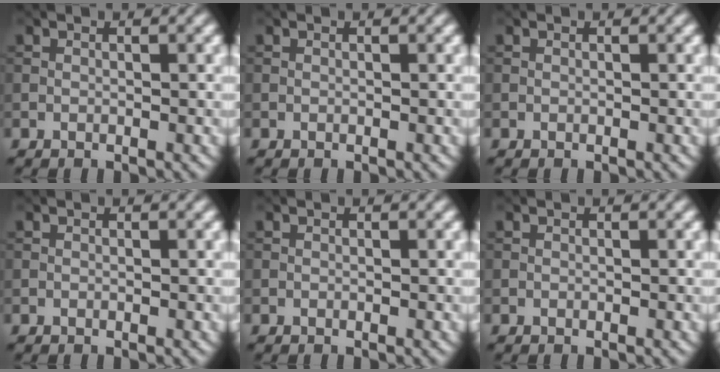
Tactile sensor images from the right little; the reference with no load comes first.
{"total": 0.0}
{"total": 0.0}
{"total": 0.0}
{"total": 0.0}
{"total": 0.0}